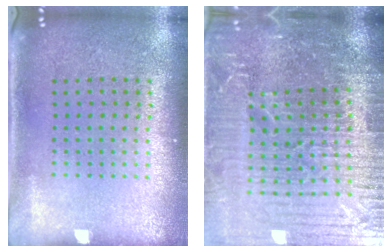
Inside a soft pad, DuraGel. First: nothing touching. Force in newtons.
{"total": 6.3, "press": 5.6, "slide": 2.7}